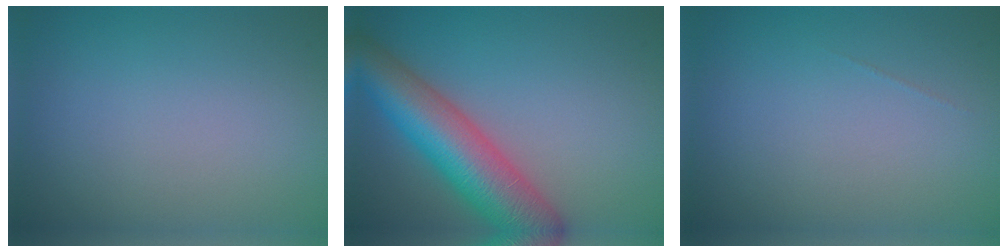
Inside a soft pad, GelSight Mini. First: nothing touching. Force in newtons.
{"total": 8.8, "press": 8.8, "slide": 0.4}
{"total": 0.0}